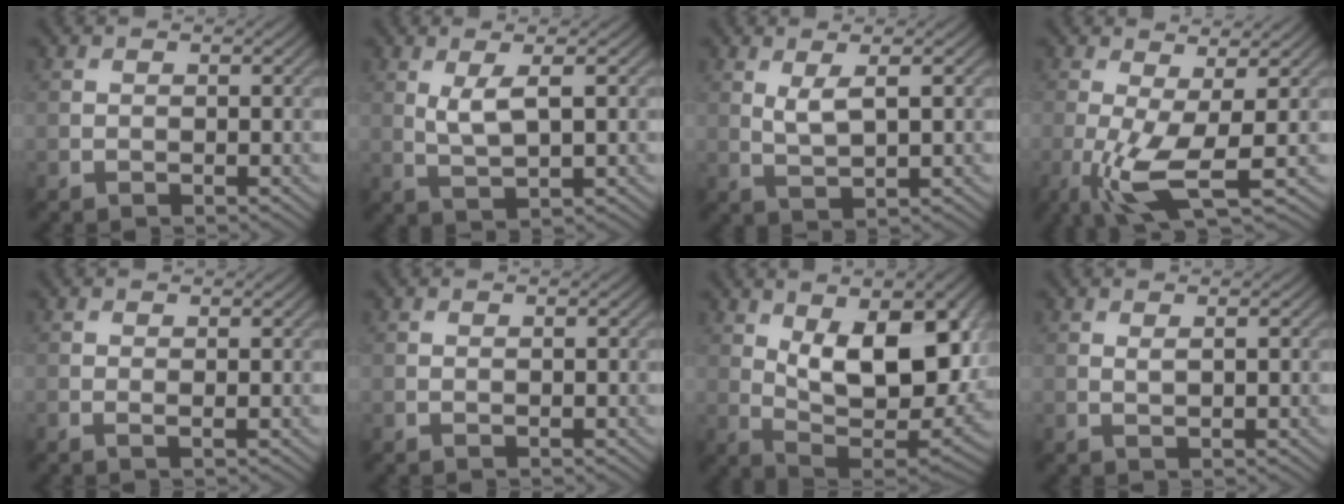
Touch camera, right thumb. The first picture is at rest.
{"total": 4.0, "force": [1.1, 1.0, 3.7], "torque": [-0.082, -0.002, 0.026]}
{"total": 3.3, "force": [1.2, 0.8, 2.9], "torque": [-0.065, -0.003, 0.027]}
{"total": 6.7, "force": [-1.3, 1.6, 6.3], "torque": [-0.142, -0.007, -0.028]}
{"total": 0.6, "force": [0.0, 0.1, 0.6], "torque": [-0.014, -0.002, -0.002]}
{"total": 0.0}
{"total": 16.5, "force": [4.9, 7.5, 13.8], "torque": [-0.220, 0.010, 0.077]}
{"total": 1.0, "force": [0.5, 0.1, 0.9], "torque": [-0.020, 0.001, 0.007]}